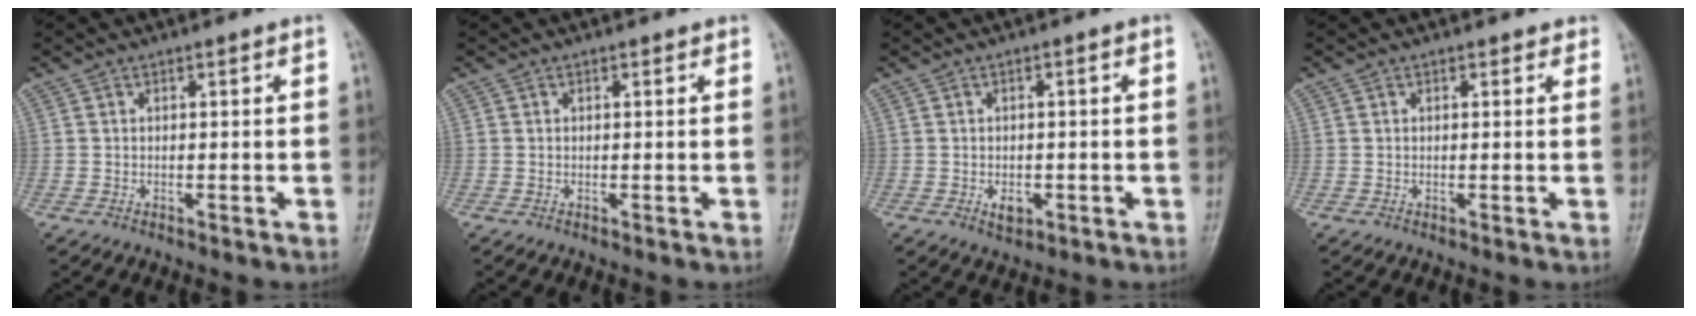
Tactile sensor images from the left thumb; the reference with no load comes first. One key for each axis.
{"total": 0.0}
{"total": 2.9, "fx": -1.2, "fy": 1.8, "fz": 2.0, "tx": -0.023, "ty": 0.007, "tz": -0.016}
{"total": 1.0, "fx": 0.7, "fy": 0.6, "fz": -0.1, "tx": 0.017, "ty": -0.003, "tz": 0.000}